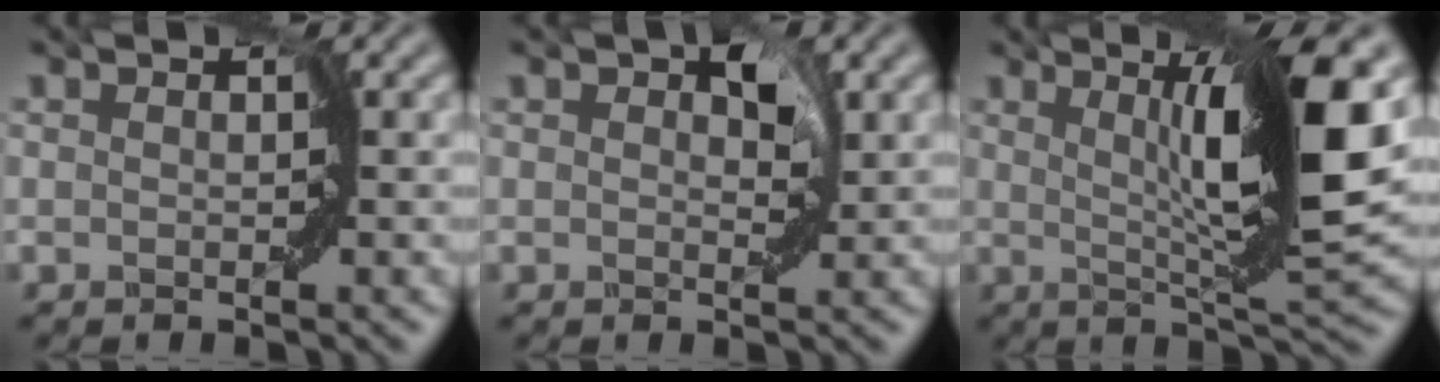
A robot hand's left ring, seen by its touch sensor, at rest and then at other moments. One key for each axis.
{"total": 2.3, "fx": 1.1, "fy": 1.2, "fz": 1.6, "tx": -0.018, "ty": 0.002, "tz": 0.012}
{"total": 8.9, "fx": 2.2, "fy": 0.7, "fz": 8.6, "tx": -0.119, "ty": -0.006, "tz": 0.043}